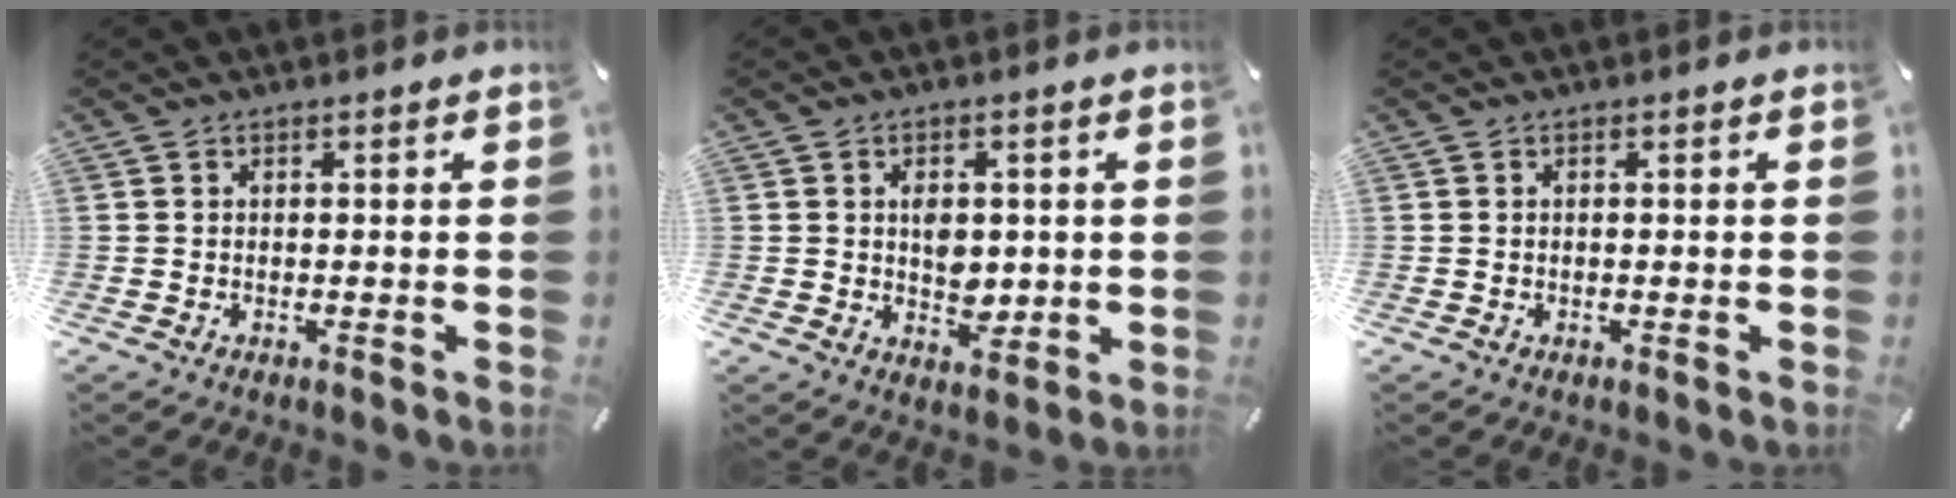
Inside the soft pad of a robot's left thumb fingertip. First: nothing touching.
{"total": 5.3, "force": [0.4, 4.4, 3.0], "torque": [-0.019, -0.005, 0.003]}
{"total": 0.0}